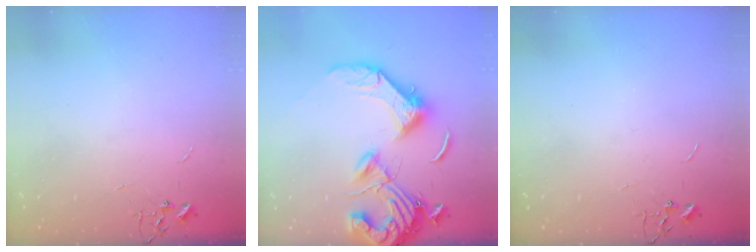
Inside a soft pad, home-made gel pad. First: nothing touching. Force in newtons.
{"total": 20.0, "press": 19.9, "slide": 2.7}
{"total": 0.0}